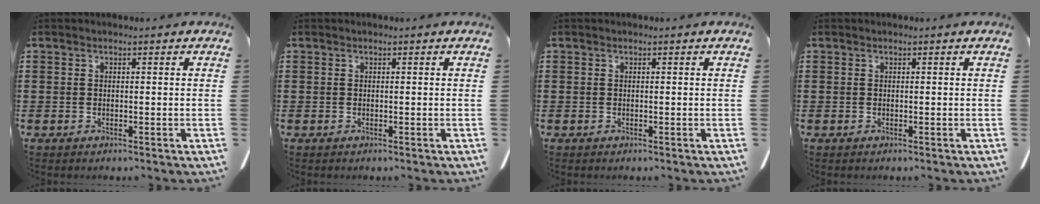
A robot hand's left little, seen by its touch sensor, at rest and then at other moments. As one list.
[{"total": 0.0}, {"total": 0.0}, {"total": 0.0}]